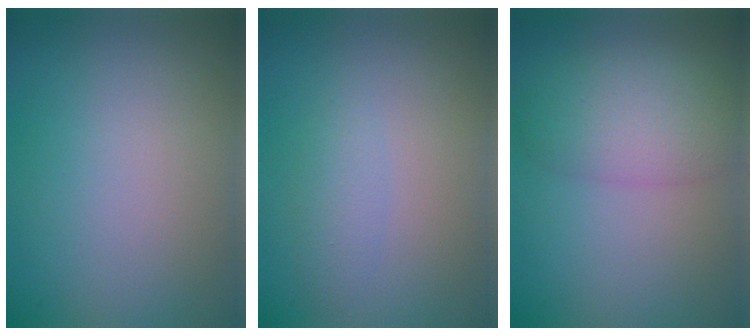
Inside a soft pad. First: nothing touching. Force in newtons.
{"total": 1.5, "press": 1.5, "slide": 0.1}
{"total": 5.1, "press": 5.1, "slide": 0.1}